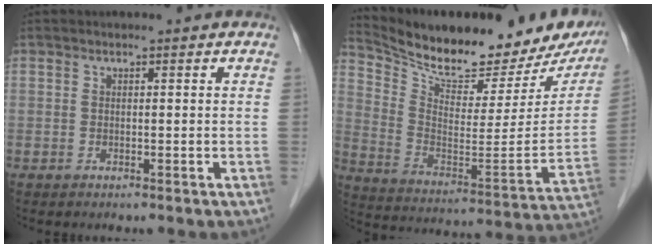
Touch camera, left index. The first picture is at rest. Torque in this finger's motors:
{"motor_torque": [-0.24, -0.52, 0.01, 0.01]}